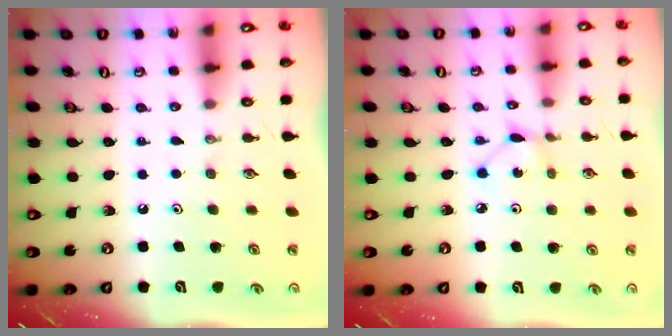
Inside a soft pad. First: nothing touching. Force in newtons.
{"total": 2.9, "press": 2.9, "slide": 0.2}